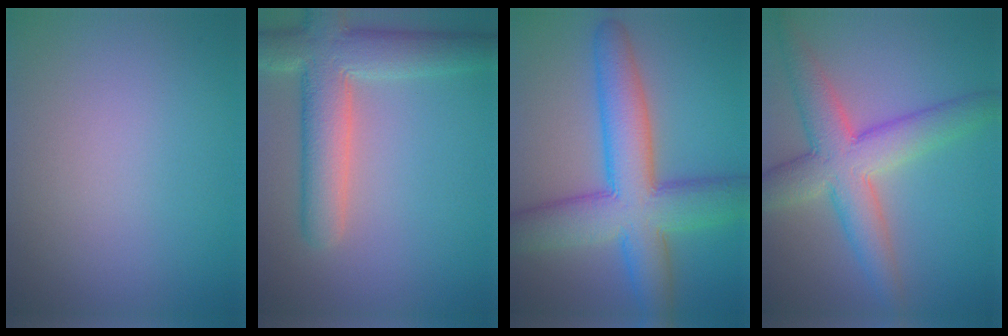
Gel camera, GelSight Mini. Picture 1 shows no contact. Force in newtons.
{"total": 7.1, "press": 7.0, "slide": 0.7}
{"total": 9.5, "press": 9.5, "slide": 0.2}
{"total": 6.9, "press": 6.9, "slide": 0.4}